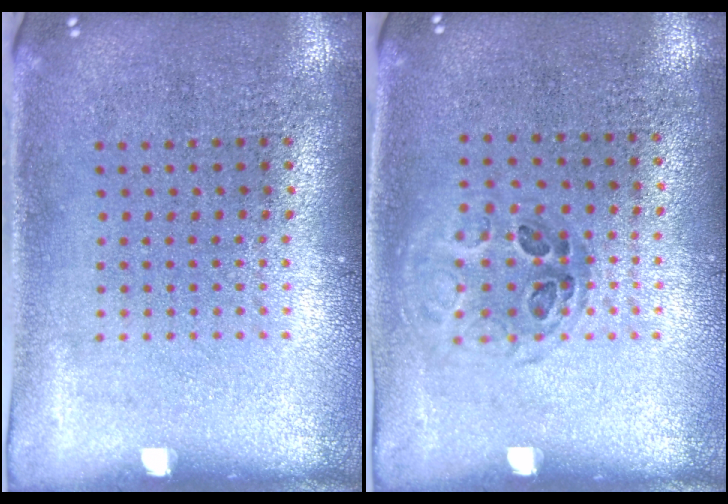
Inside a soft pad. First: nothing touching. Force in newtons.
{"total": 0.9, "press": 0.7, "slide": 0.5}